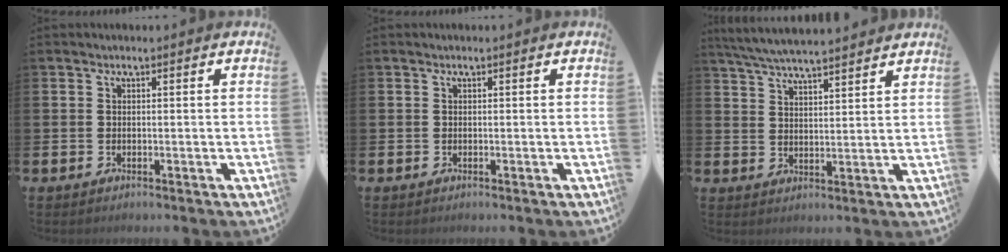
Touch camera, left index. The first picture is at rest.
{"total": 0.0}
{"total": 5.5, "force": [5.3, 0.2, 1.3], "torque": [-0.051, -0.023, 0.098]}